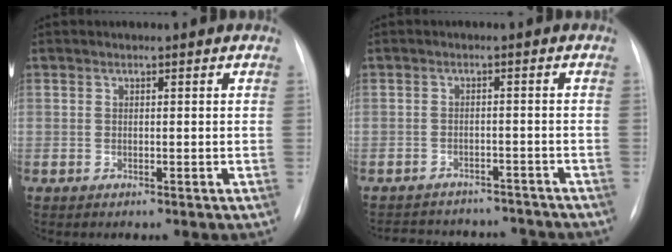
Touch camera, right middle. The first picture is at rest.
{"total": 12.8, "force": [-11.8, 4.2, 2.8], "torque": [-0.054, 0.018, -0.143]}